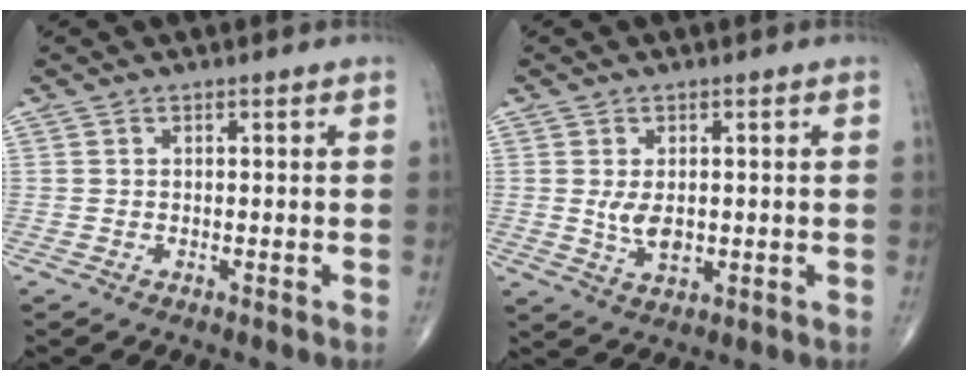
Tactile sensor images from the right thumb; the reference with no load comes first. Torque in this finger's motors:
{"motor_torque": [0.80, 1.04, 0.21, 0.17, 0.10]}